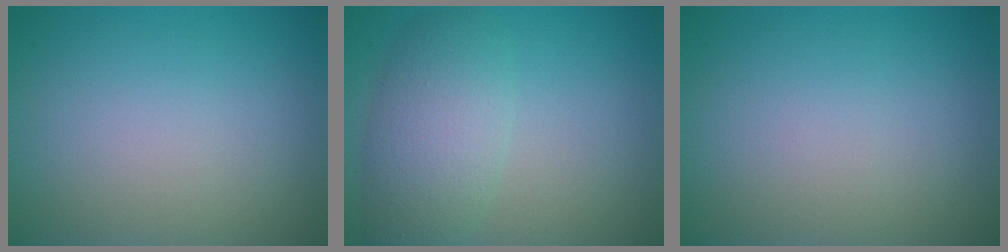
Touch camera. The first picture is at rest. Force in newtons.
{"total": 5.0, "press": 5.0, "slide": 0.0}
{"total": 0.0}